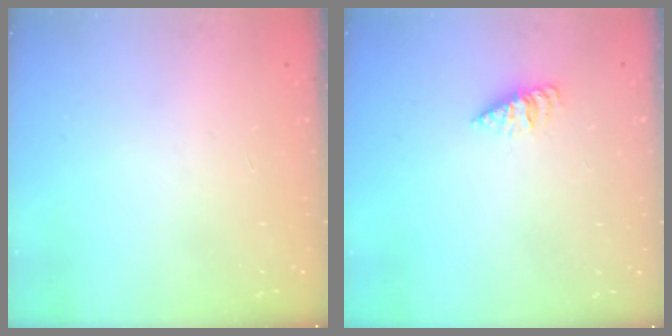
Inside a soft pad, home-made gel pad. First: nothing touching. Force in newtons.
{"total": 2.6, "press": 2.6, "slide": 0.4}